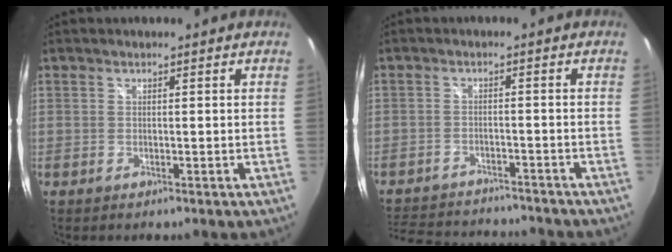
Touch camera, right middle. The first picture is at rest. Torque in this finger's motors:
{"motor_torque": [1.00, -1.14, 0.13, 0.02]}